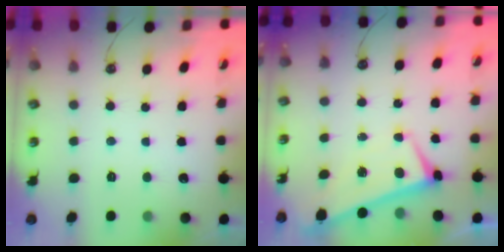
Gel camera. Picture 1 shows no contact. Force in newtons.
{"total": 1.0, "press": 0.9, "slide": 0.3}